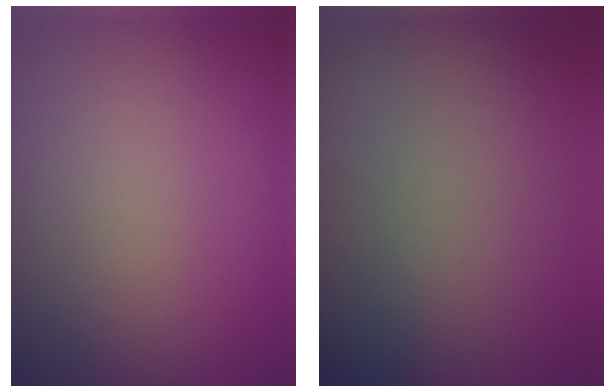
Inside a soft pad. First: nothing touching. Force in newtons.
{"total": 0.0}